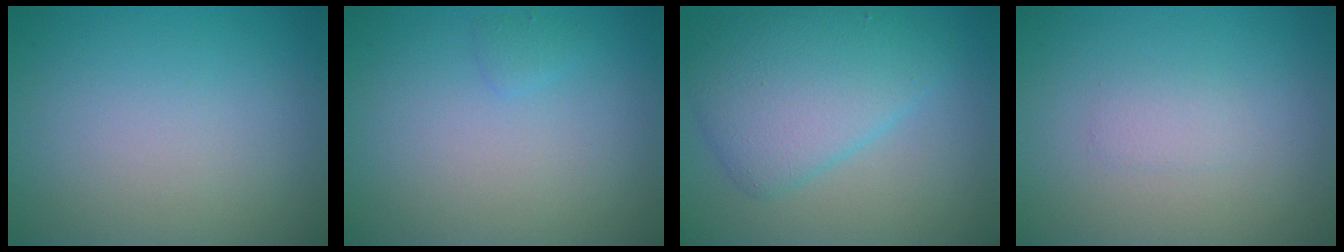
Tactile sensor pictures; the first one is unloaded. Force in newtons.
{"total": 0.7, "press": 0.7, "slide": 0.0}
{"total": 6.1, "press": 6.1, "slide": 0.1}
{"total": 1.0, "press": 1.0, "slide": 0.0}